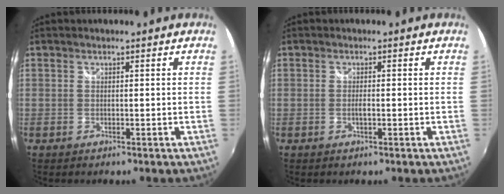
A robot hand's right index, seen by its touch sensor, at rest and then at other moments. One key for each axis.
{"total": 1.0, "fx": -0.4, "fy": 0.2, "fz": 1.0, "tx": -0.020, "ty": -0.001, "tz": -0.008}